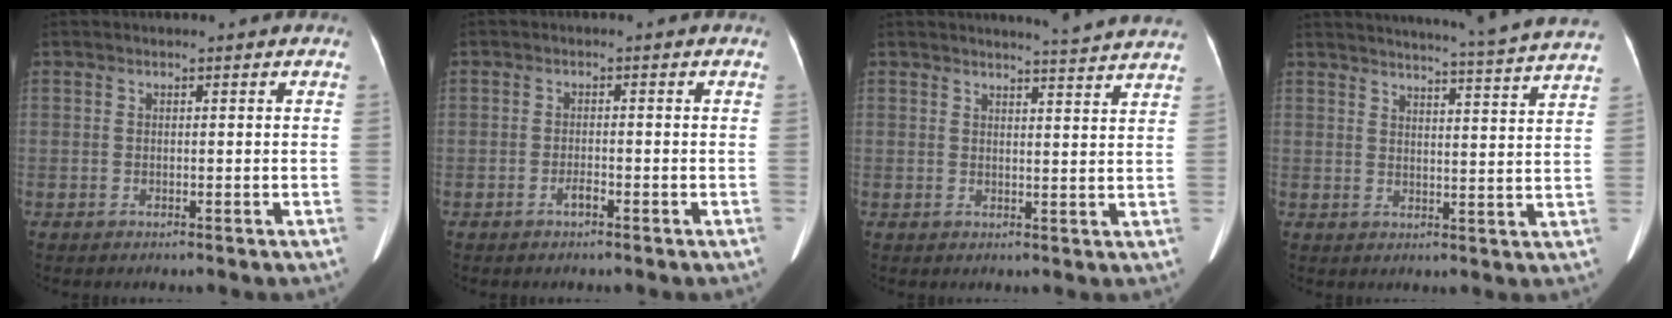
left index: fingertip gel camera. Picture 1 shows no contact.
{"total": 1.3, "force": [-1.0, 0.2, 0.8], "torque": [-0.018, 0.000, -0.015]}
{"total": 8.1, "force": [7.9, -1.1, 1.7], "torque": [-0.031, -0.021, 0.081]}
{"total": 19.3, "force": [18.1, -1.8, 6.6], "torque": [-0.108, -0.059, 0.212]}